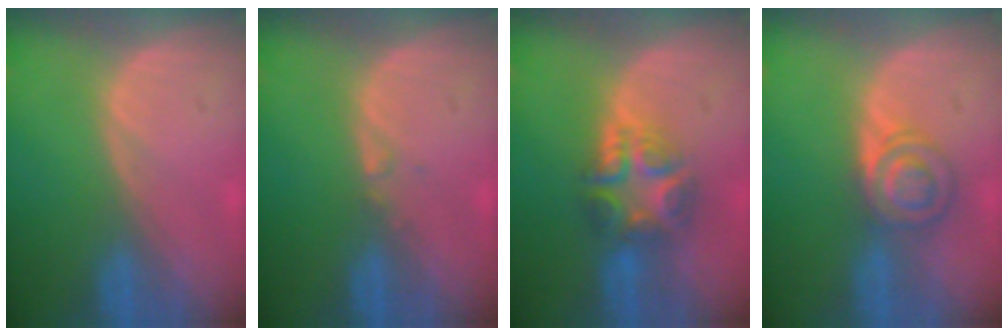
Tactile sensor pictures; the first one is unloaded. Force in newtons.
{"total": 0.6, "press": 0.6, "slide": 0.2}
{"total": 7.6, "press": 6.5, "slide": 3.8}
{"total": 5.2, "press": 5.2, "slide": 0.4}